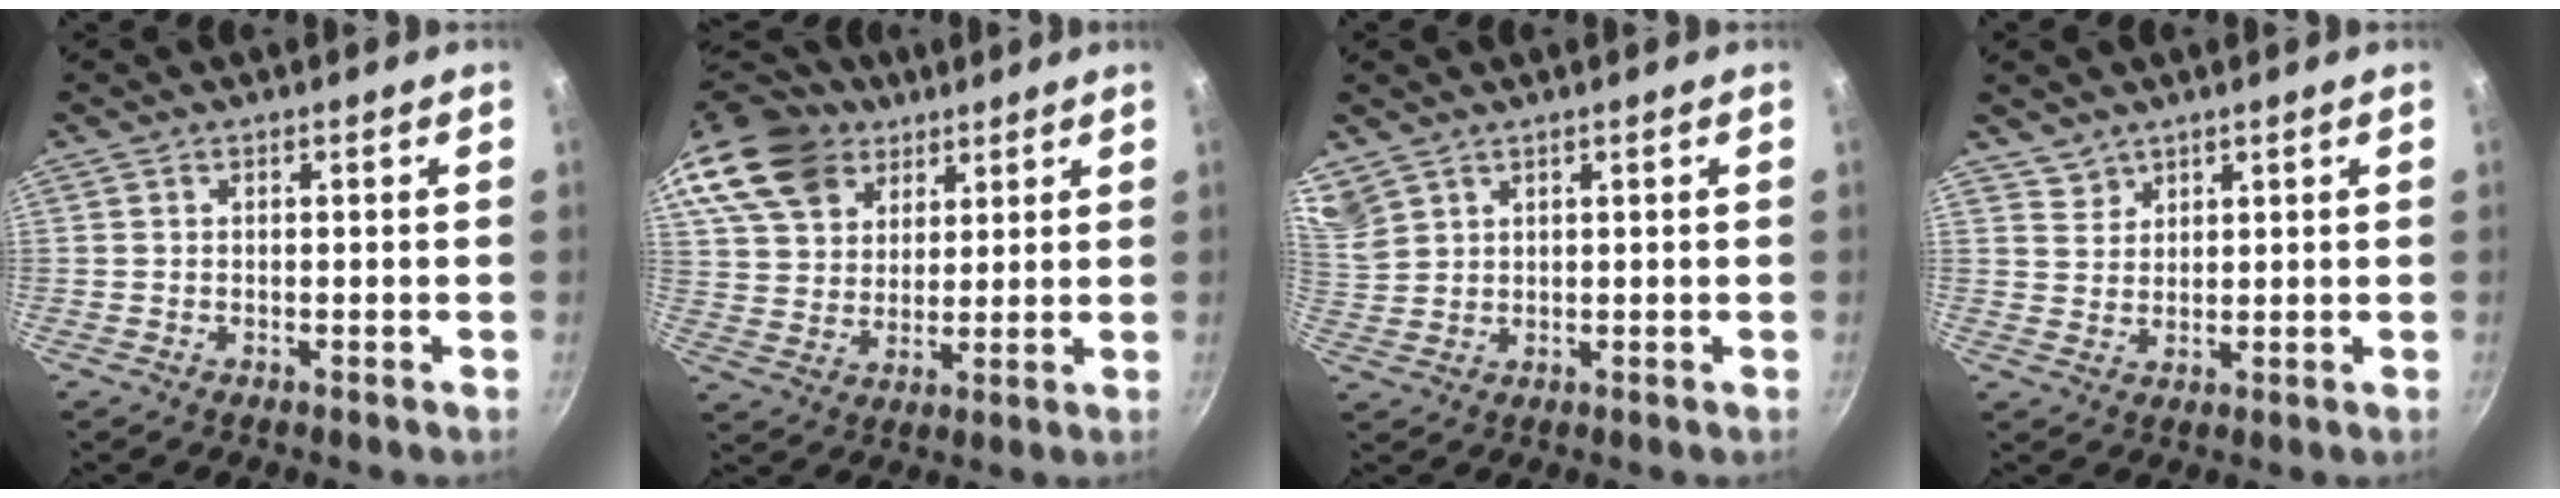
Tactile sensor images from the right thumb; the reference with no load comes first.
{"total": 19.7, "force": [12.2, 13.7, 7.2], "torque": [-0.144, -0.002, 0.230]}
{"total": 7.2, "force": [5.3, 4.2, 2.5], "torque": [-0.050, 0.004, 0.119]}
{"total": 3.4, "force": [2.7, 2.0, -0.1], "torque": [0.020, 0.003, 0.057]}